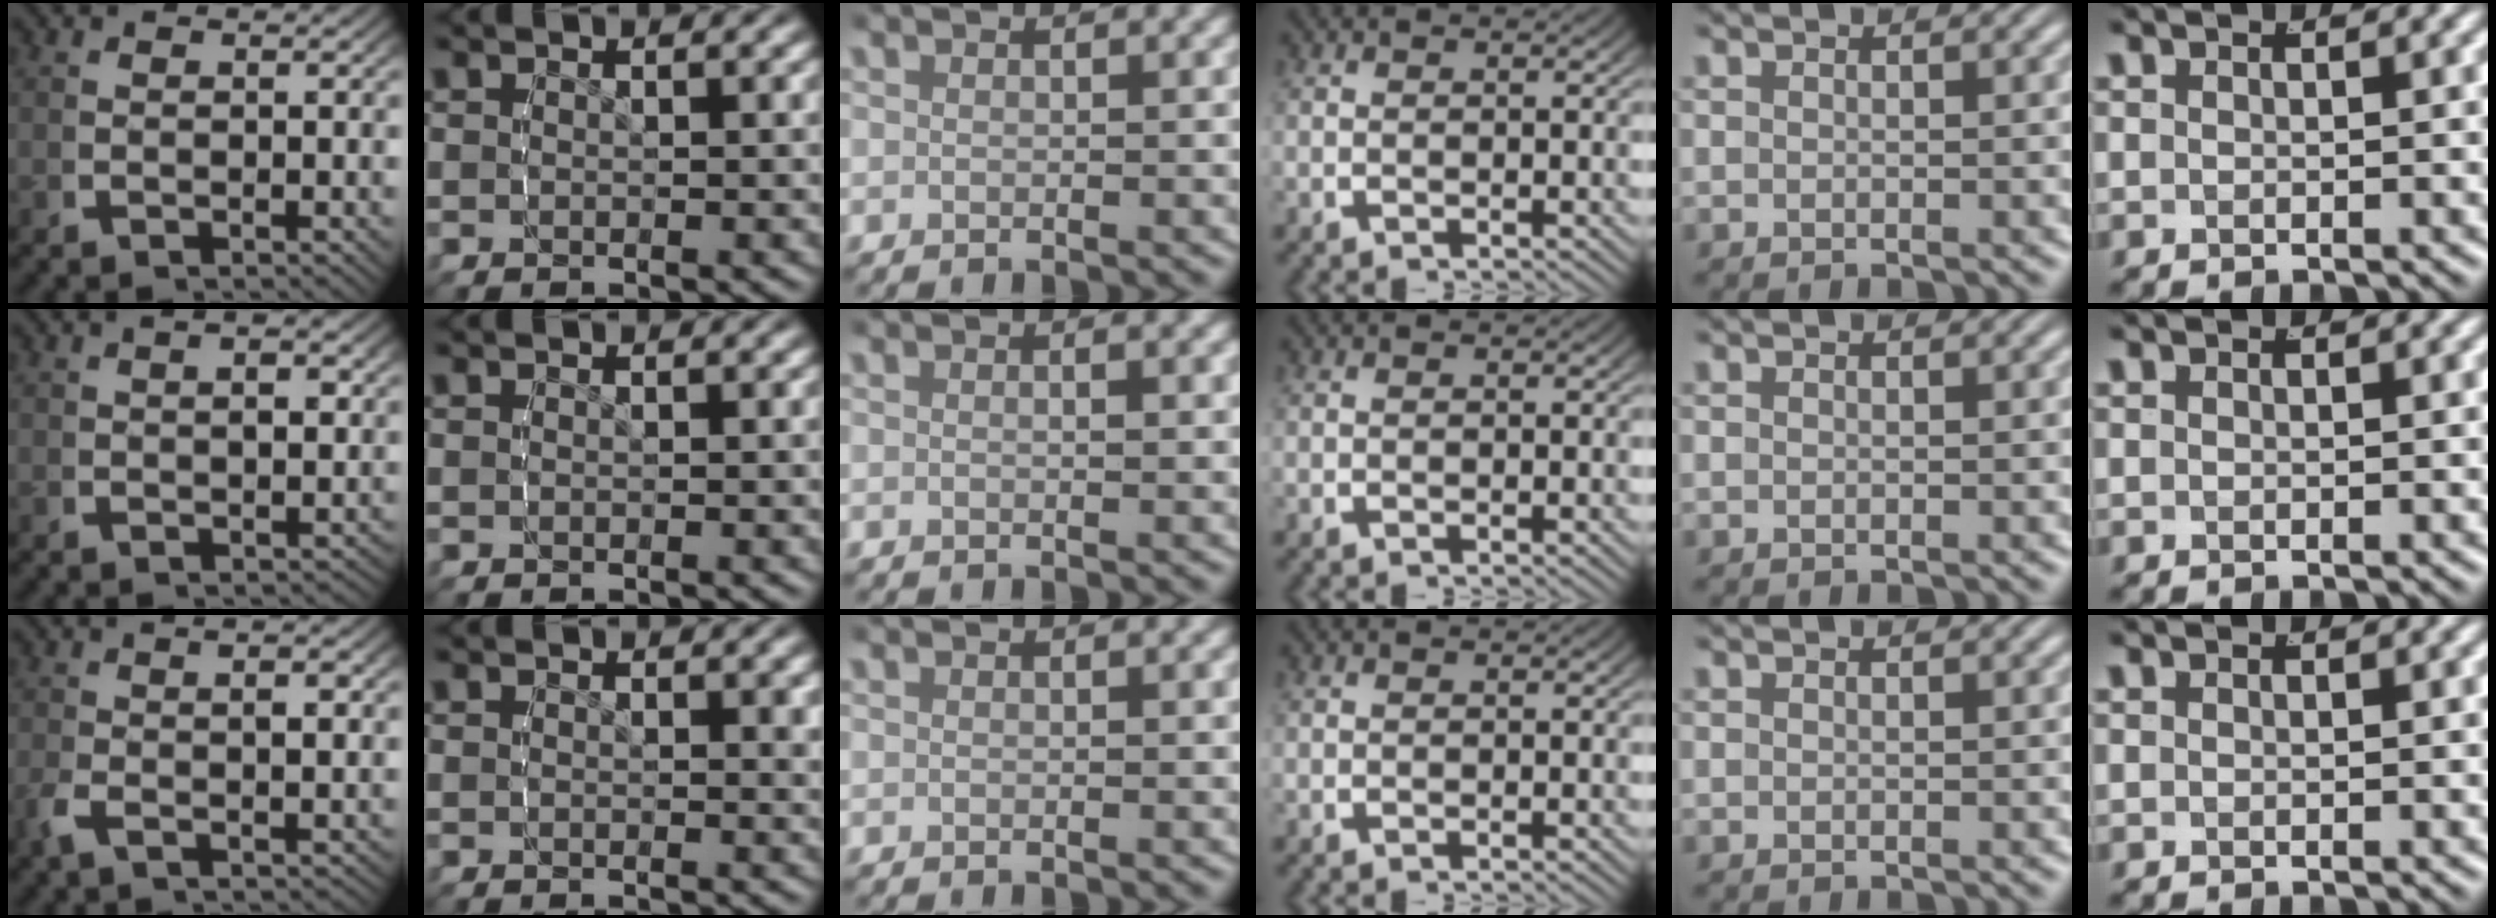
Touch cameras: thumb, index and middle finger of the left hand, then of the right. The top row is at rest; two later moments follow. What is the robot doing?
{"motion": "lift_and_place", "object": "sponge"}